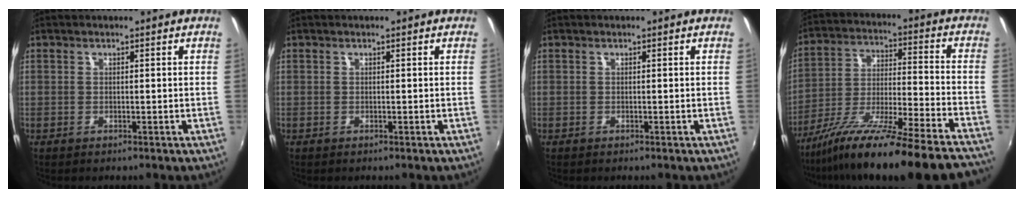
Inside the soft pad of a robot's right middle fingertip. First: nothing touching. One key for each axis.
{"total": 0.0}
{"total": 0.0}
{"total": 24.8, "fx": -21.0, "fy": -0.5, "fz": 13.2, "tx": -0.224, "ty": -0.070, "tz": -0.328}